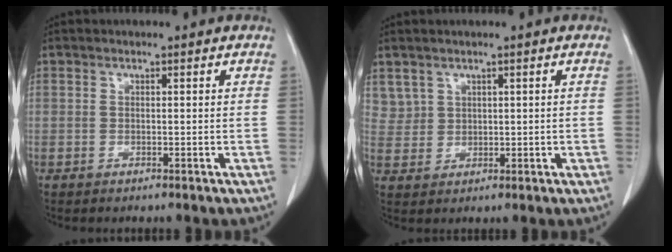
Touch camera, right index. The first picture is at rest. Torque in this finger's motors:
{"motor_torque": [-0.13, 0.34, 0.02, 0.02]}